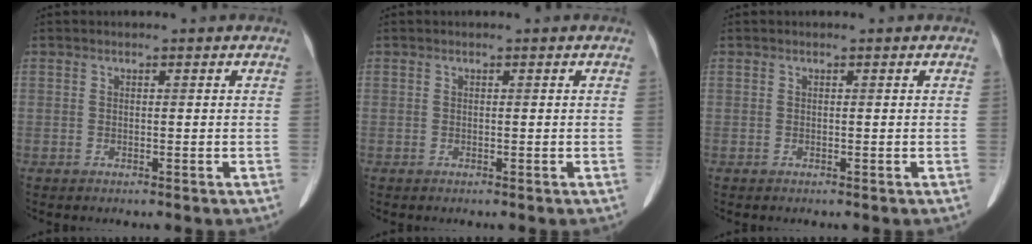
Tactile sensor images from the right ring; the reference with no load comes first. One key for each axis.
{"total": 0.0}
{"total": 0.0}